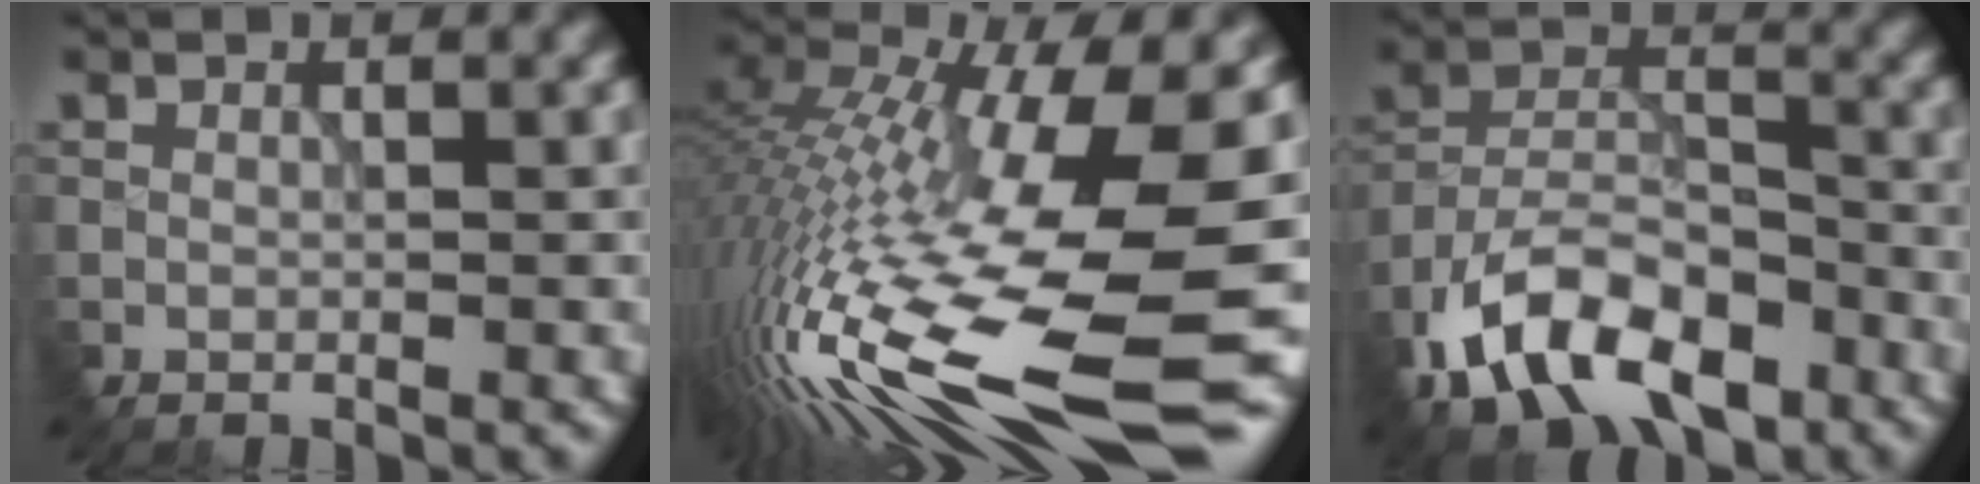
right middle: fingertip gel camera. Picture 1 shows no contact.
{"total": 17.5, "force": [-3.1, 4.9, 16.5], "torque": [-0.331, -0.018, -0.048]}
{"total": 9.2, "force": [-5.5, 4.9, 5.5], "torque": [-0.107, 0.008, -0.106]}